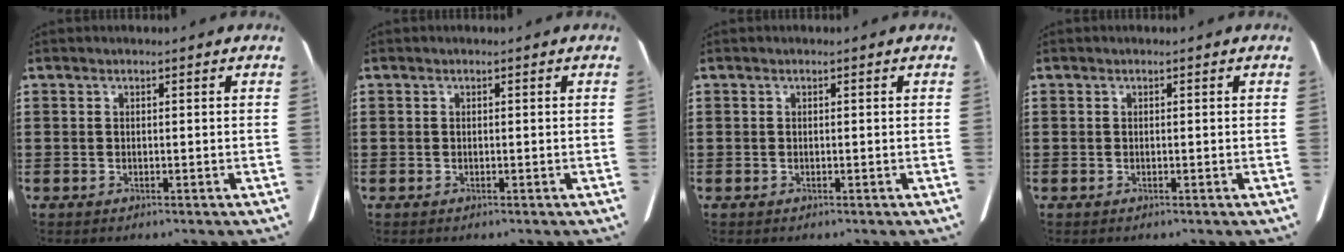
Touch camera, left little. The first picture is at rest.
{"total": 0.0}
{"total": 0.0}
{"total": 0.0}